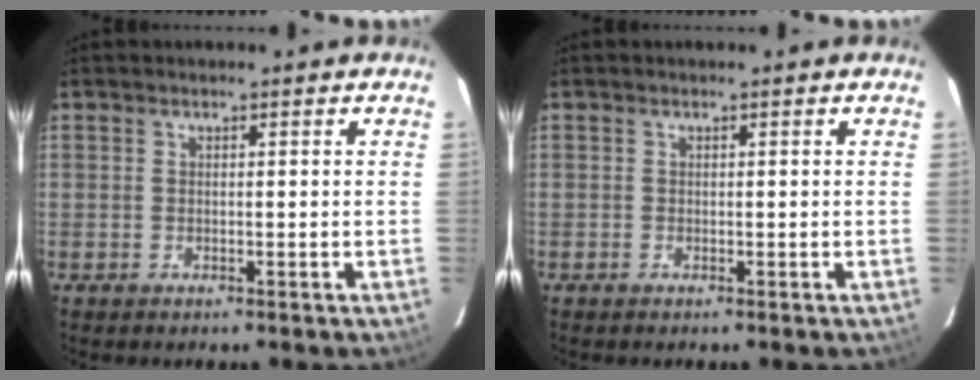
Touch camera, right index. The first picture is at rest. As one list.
[{"total": 0.0}]